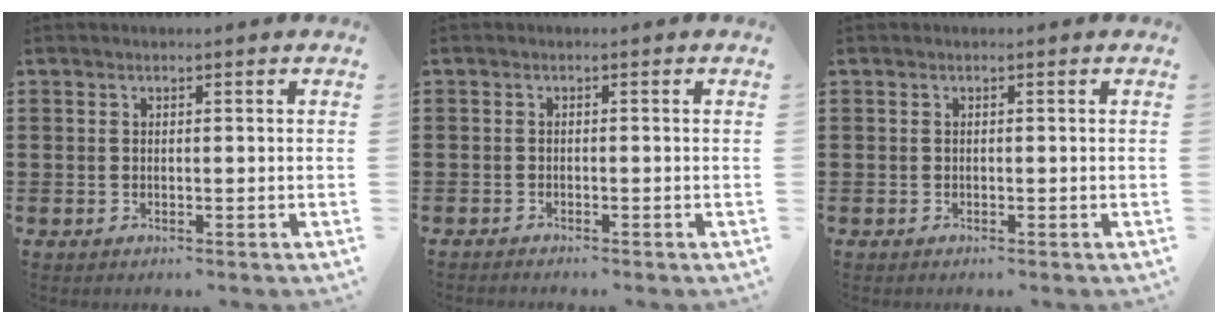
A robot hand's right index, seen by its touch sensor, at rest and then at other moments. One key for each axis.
{"total": 0.8, "fx": -0.8, "fy": 0.0, "fz": 0.0, "tx": 0.000, "ty": -0.001, "tz": -0.017}
{"total": 0.0}